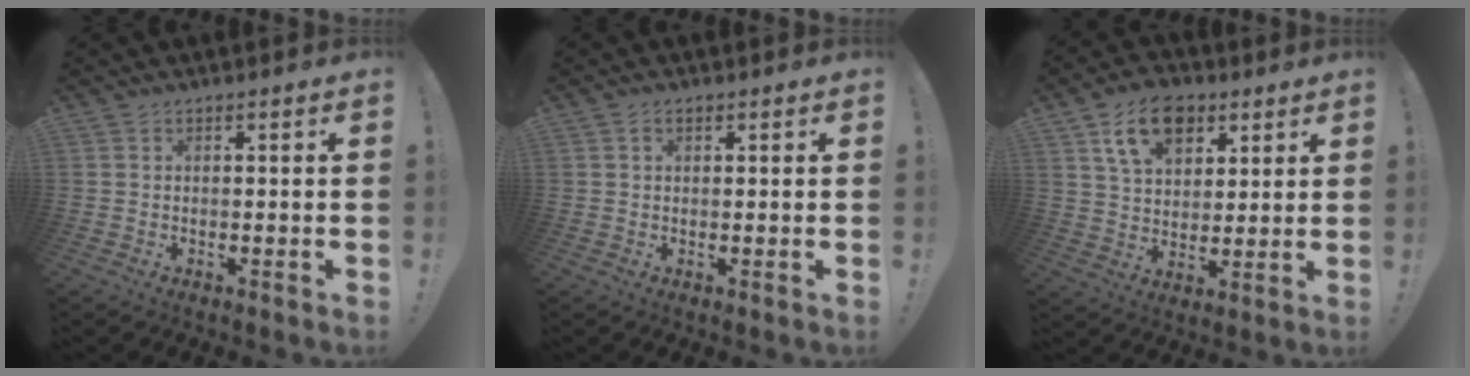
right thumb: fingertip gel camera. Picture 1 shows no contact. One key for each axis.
{"total": 1.3, "fx": 0.6, "fy": 0.9, "fz": 0.7, "tx": -0.010, "ty": 0.001, "tz": 0.011}
{"total": 13.5, "fx": 6.9, "fy": 9.1, "fz": 7.2, "tx": -0.102, "ty": -0.021, "tz": 0.128}